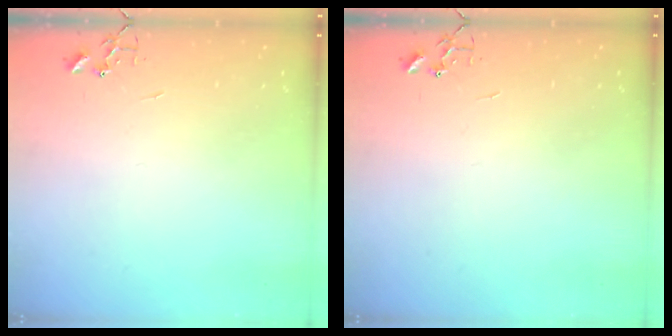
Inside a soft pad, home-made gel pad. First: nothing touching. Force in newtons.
{"total": 0.0}